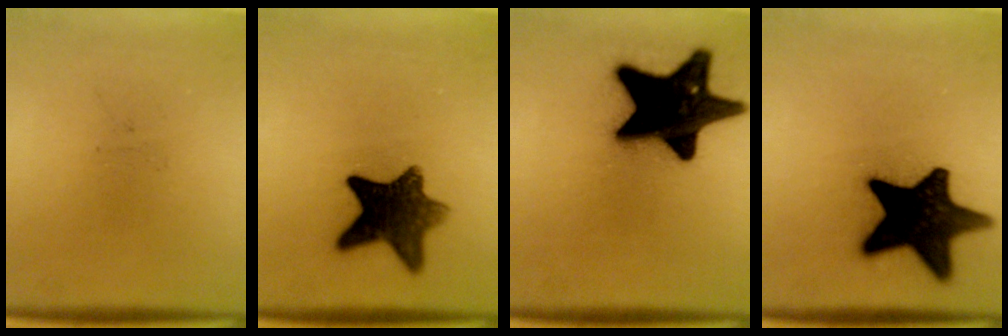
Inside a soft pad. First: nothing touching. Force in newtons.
{"total": 10.4}
{"total": 19.0}
{"total": 18.1}